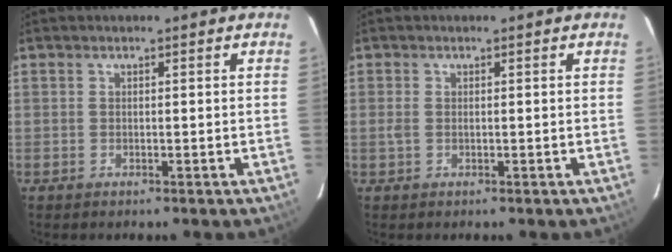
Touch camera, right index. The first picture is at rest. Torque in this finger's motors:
{"motor_torque": [0.35, -0.04, 0.13, 0.04]}